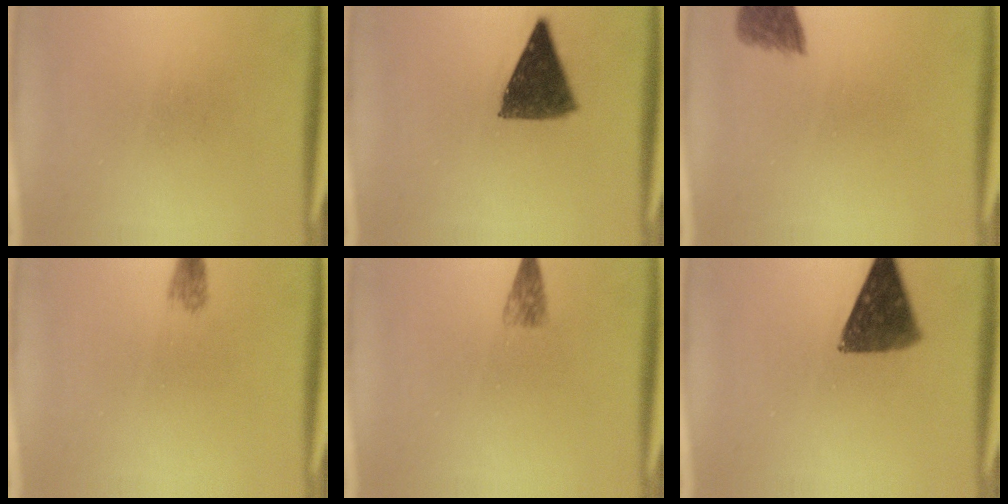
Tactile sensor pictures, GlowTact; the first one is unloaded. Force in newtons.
{"total": 10.4}
{"total": 4.3}
{"total": 1.7}
{"total": 2.0}
{"total": 10.4}